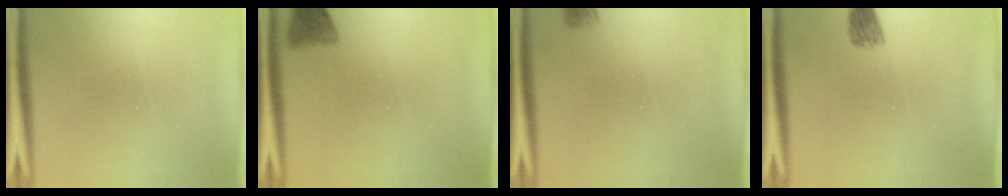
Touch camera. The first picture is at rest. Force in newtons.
{"total": 3.0}
{"total": 2.9}
{"total": 2.6}